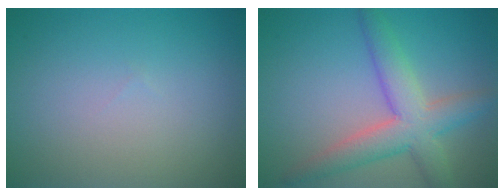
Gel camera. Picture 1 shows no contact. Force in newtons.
{"total": 5.5, "press": 5.5, "slide": 0.2}